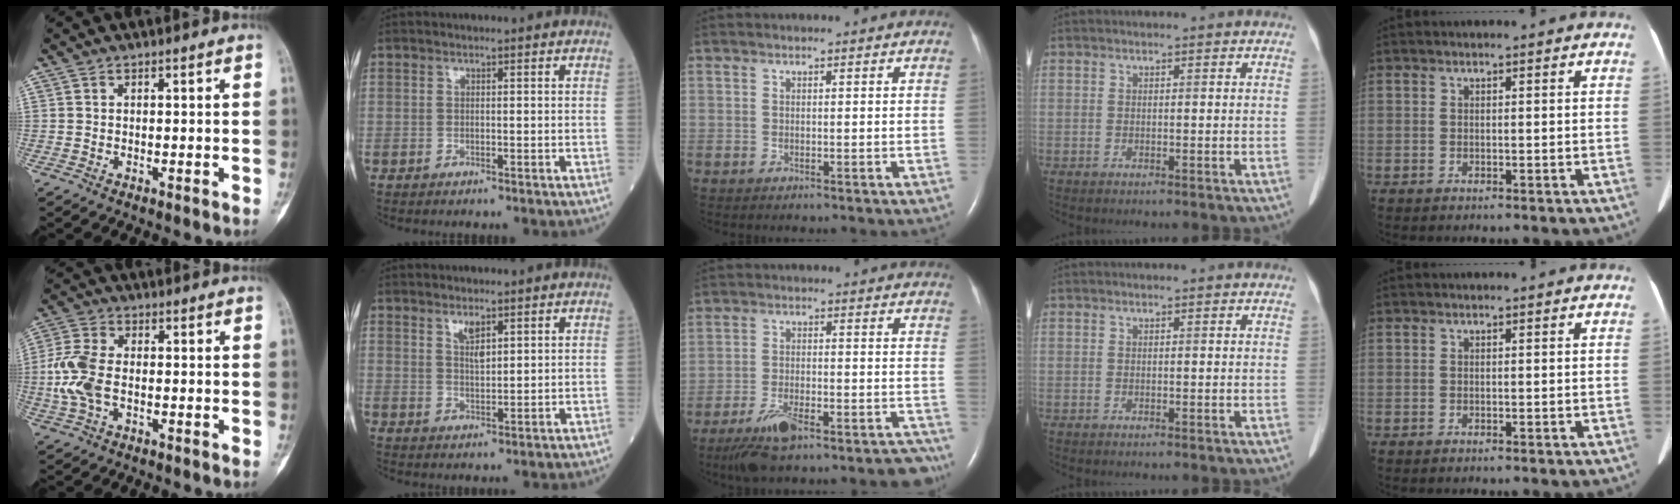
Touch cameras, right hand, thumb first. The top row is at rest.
{"thumb": {"total": 8.7, "force": [-1.1, 5.0, 7.0], "torque": [-0.167, 0.012, -0.025]}, "index": {"total": 3.0, "force": [1.8, 0.9, 2.2], "torque": [-0.044, -0.001, 0.036]}, "middle": {"total": 12.0, "force": [-10.0, 2.5, 6.2], "torque": [-0.080, 0.012, -0.157]}}